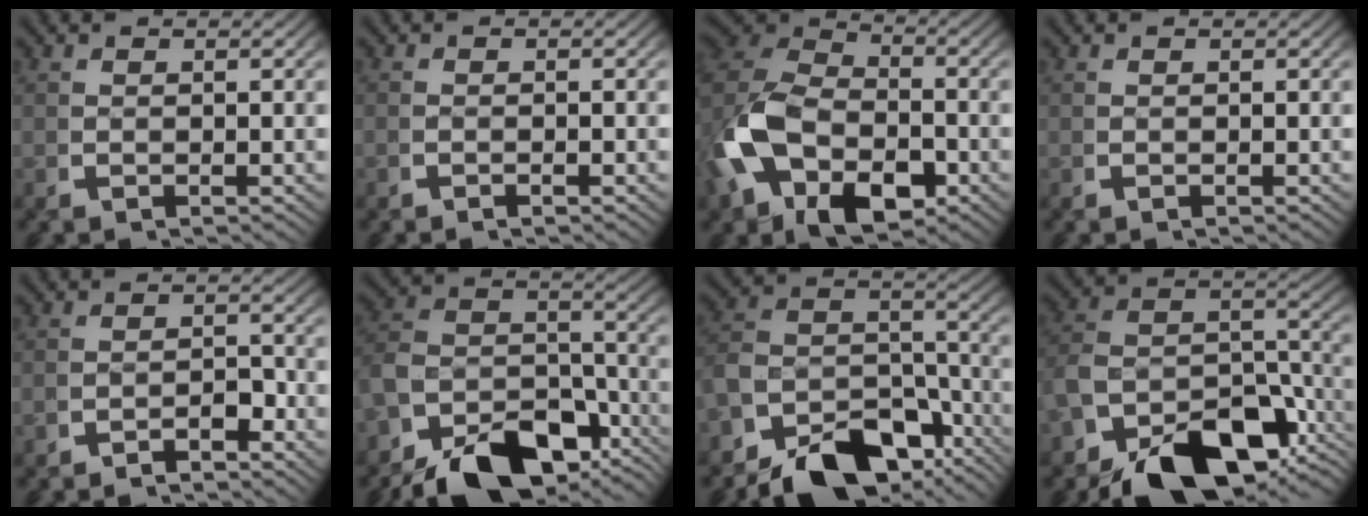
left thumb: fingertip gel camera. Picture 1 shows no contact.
{"total": 0.5, "force": [-0.5, 0.0, 0.1], "torque": [0.000, -0.001, -0.012]}
{"total": 11.4, "force": [-1.3, 8.2, 7.9], "torque": [-0.180, -0.032, -0.015]}
{"total": 0.0}
{"total": 2.6, "force": [-2.3, 0.7, 0.8], "torque": [-0.009, -0.012, -0.039]}
{"total": 12.4, "force": [-5.4, 7.9, 8.0], "torque": [-0.164, -0.045, -0.076]}
{"total": 11.2, "force": [-4.3, 7.1, 7.5], "torque": [-0.153, -0.039, -0.062]}
{"total": 13.0, "force": [-4.4, 8.1, 9.3], "torque": [-0.179, -0.035, -0.061]}